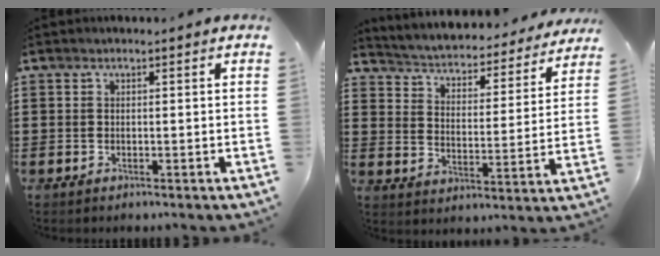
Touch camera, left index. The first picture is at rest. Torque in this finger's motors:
{"motor_torque": [1.06, -1.08, 0.45, 0.10]}